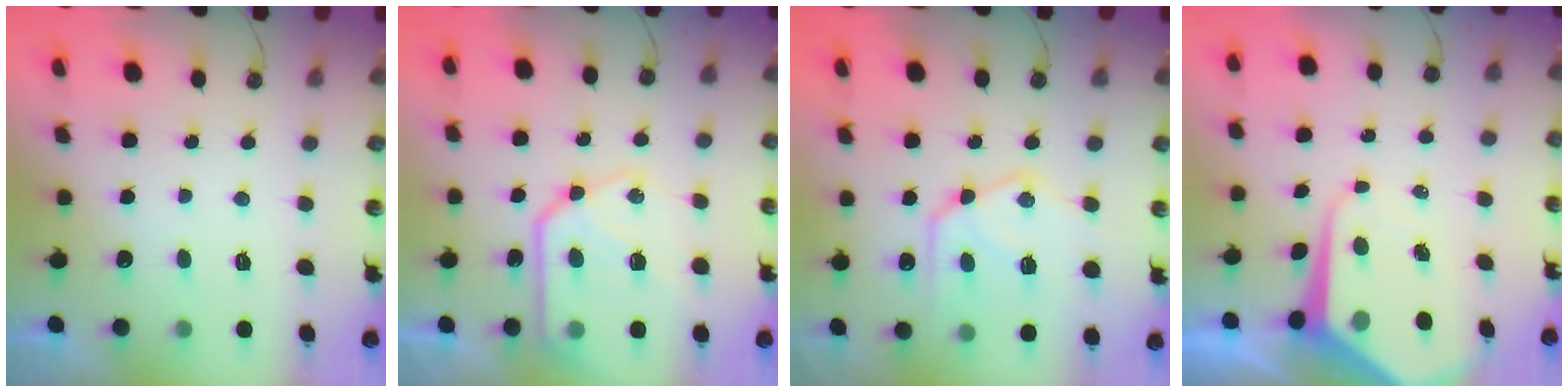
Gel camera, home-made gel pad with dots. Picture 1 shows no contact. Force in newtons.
{"total": 18.6, "press": 18.5, "slide": 1.7}
{"total": 16.9, "press": 16.9, "slide": 1.2}
{"total": 8.4, "press": 8.3, "slide": 0.7}